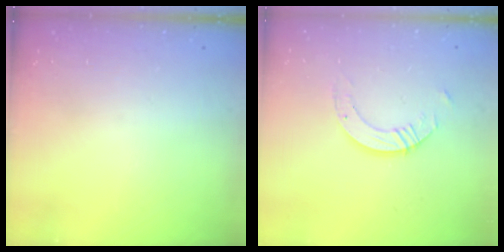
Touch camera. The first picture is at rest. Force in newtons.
{"total": 6.3, "press": 6.3, "slide": 0.5}